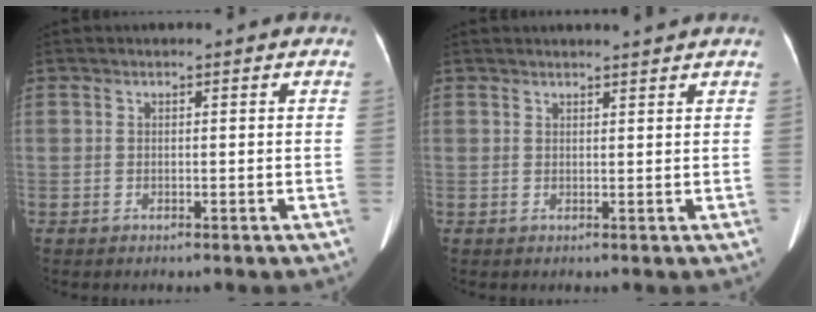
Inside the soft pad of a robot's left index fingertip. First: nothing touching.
{"total": 2.5, "force": [2.4, -0.3, 0.7], "torque": [-0.010, 0.008, 0.032]}